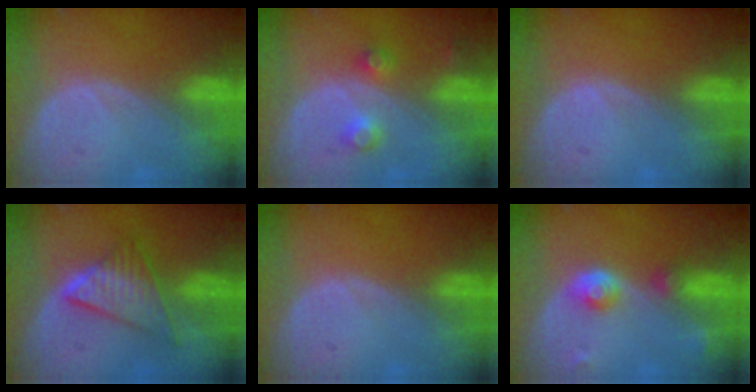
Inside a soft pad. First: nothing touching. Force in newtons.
{"total": 3.6, "press": 3.4, "slide": 1.1}
{"total": 0.0}
{"total": 7.0, "press": 7.0, "slide": 0.2}
{"total": 0.0}
{"total": 4.2, "press": 4.1, "slide": 1.0}